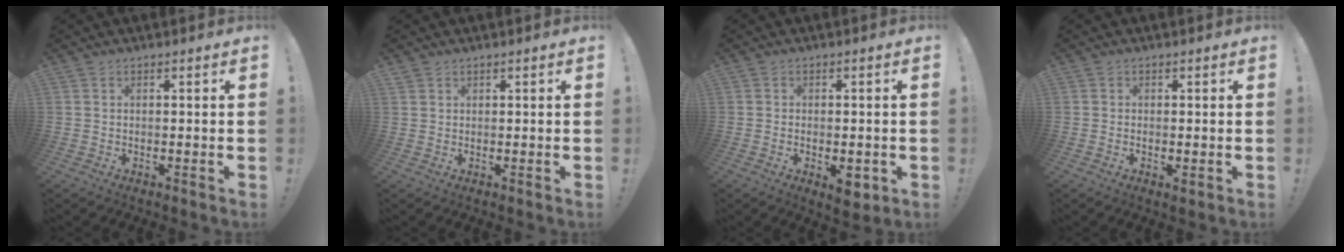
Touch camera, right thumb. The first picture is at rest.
{"total": 0.9, "force": [0.7, 0.5, 0.1], "torque": [-0.011, 0.002, 0.015]}
{"total": 5.0, "force": [-1.7, 2.5, 4.0], "torque": [-0.047, 0.006, -0.021]}
{"total": 1.1, "force": [0.0, 0.4, 1.0], "torque": [-0.024, 0.003, 0.003]}